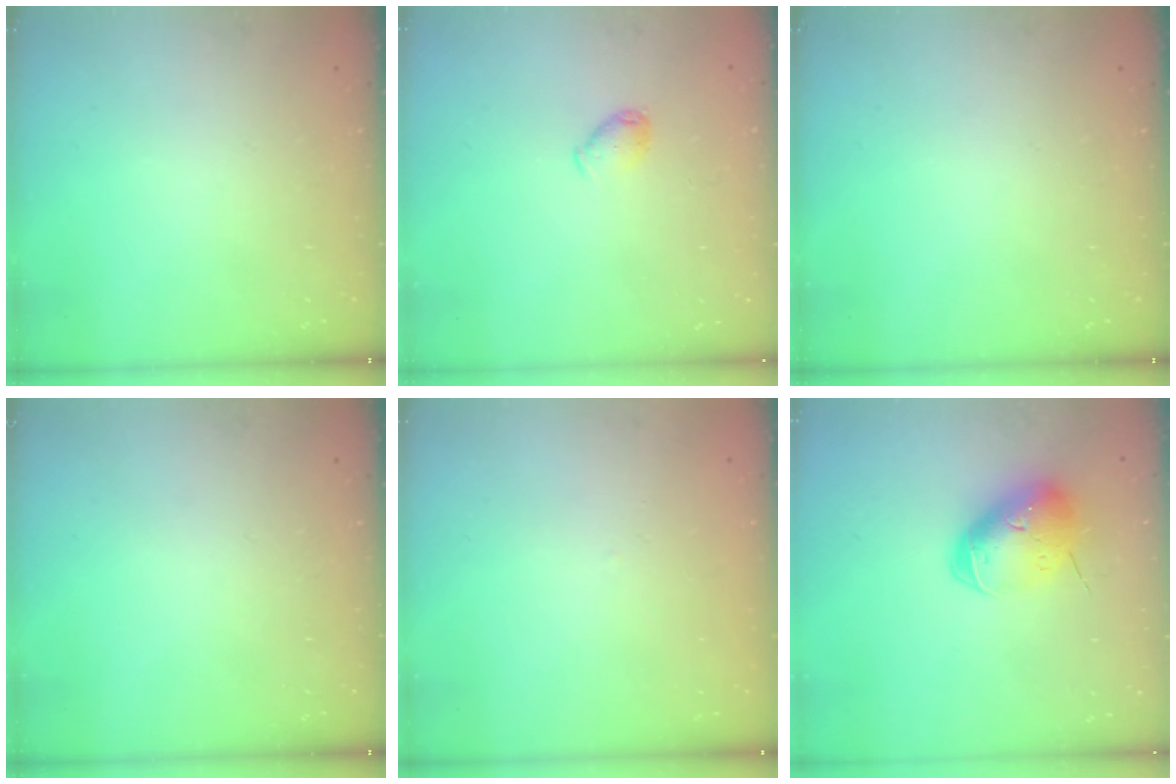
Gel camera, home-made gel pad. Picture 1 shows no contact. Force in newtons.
{"total": 6.0, "press": 5.9, "slide": 1.1}
{"total": 0.0}
{"total": 0.0}
{"total": 1.6, "press": 1.6, "slide": 0.3}
{"total": 12.3, "press": 12.1, "slide": 1.9}